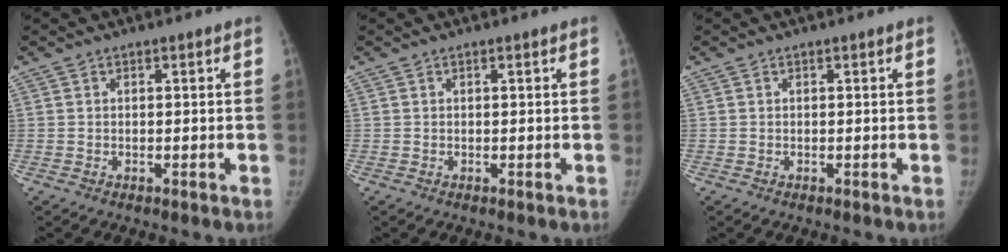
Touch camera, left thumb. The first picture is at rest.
{"total": 0.0}
{"total": 0.0}